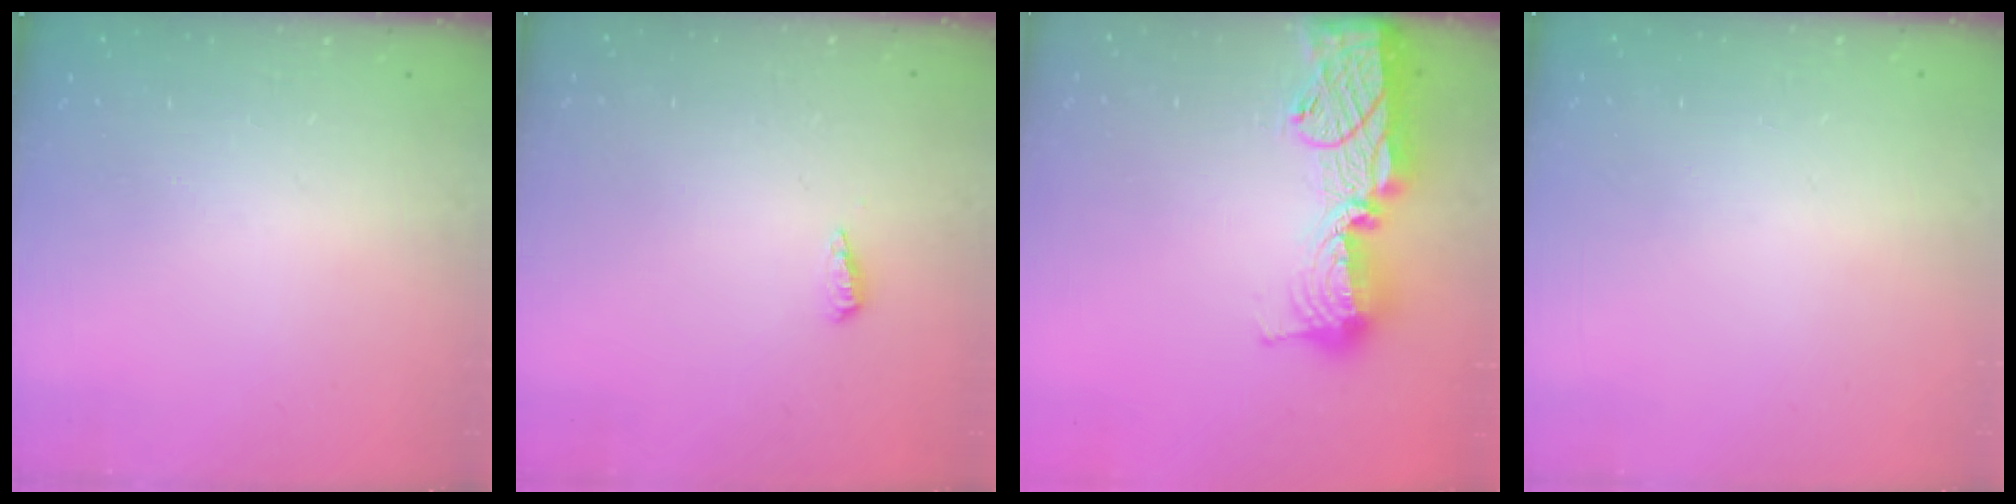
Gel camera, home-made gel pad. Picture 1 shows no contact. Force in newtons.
{"total": 4.9, "press": 4.8, "slide": 1.2}
{"total": 17.5, "press": 17.4, "slide": 1.3}
{"total": 0.9, "press": 0.9, "slide": 0.0}